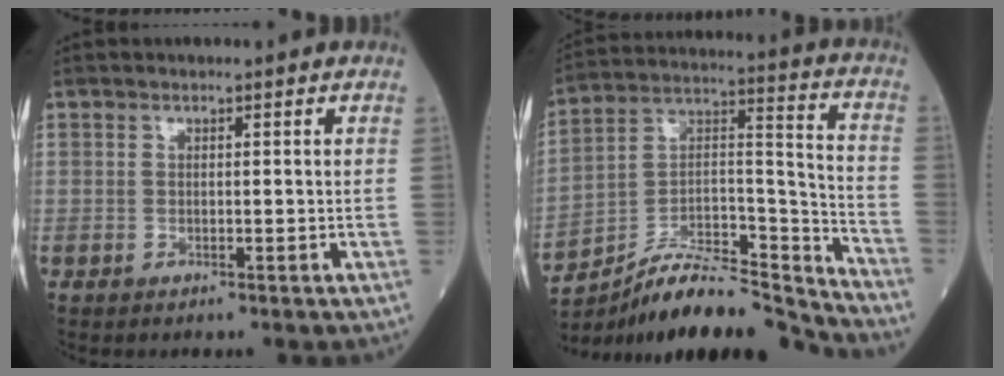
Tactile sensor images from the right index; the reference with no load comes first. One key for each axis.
{"total": 19.7, "fx": -18.2, "fy": 2.1, "fz": 7.2, "tx": -0.127, "ty": 0.037, "tz": -0.302}